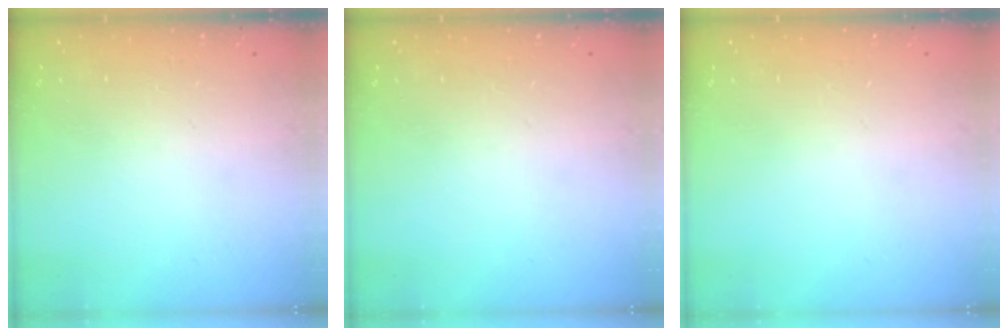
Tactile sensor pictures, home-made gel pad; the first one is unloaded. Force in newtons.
{"total": 0.0}
{"total": 0.0}